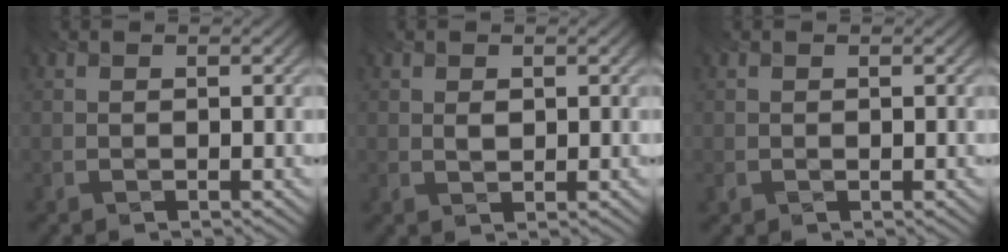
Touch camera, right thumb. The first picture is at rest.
{"total": 0.8, "force": [0.1, 0.6, 0.5], "torque": [-0.010, 0.000, 0.005]}
{"total": 0.0}